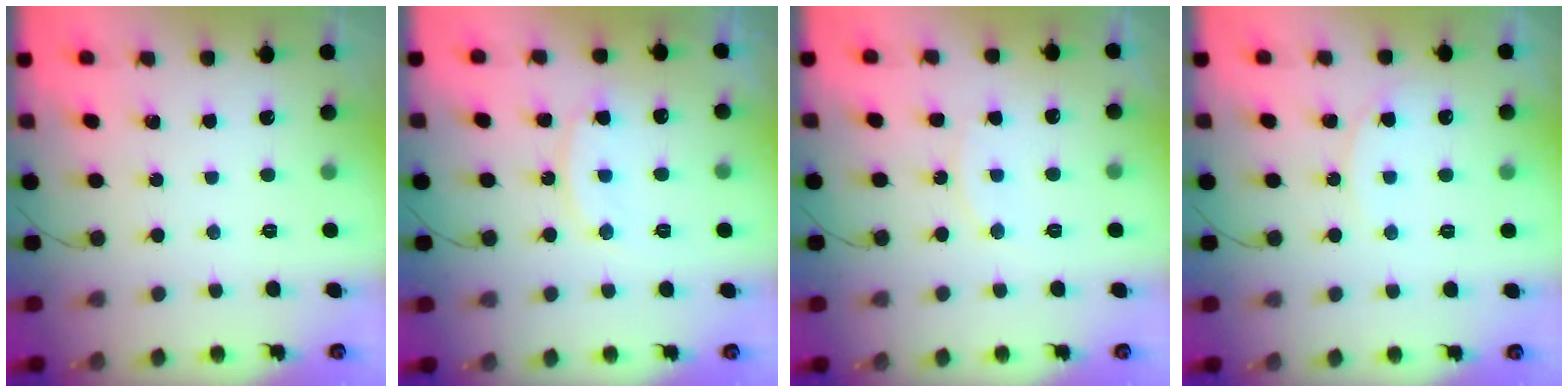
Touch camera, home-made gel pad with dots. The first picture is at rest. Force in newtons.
{"total": 11.0, "press": 11.0, "slide": 0.8}
{"total": 7.1, "press": 7.0, "slide": 0.4}
{"total": 6.6, "press": 6.6, "slide": 0.4}